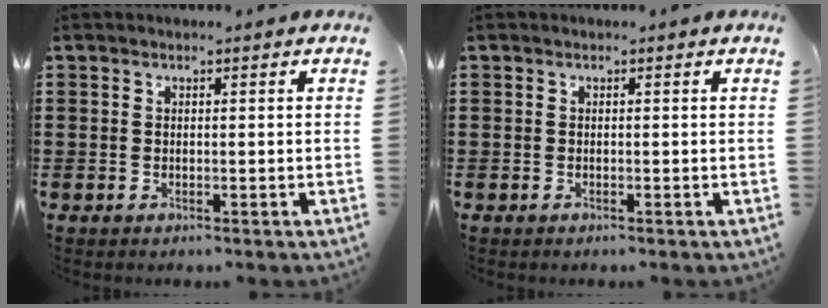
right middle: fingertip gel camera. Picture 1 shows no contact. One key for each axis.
{"total": 0.0}